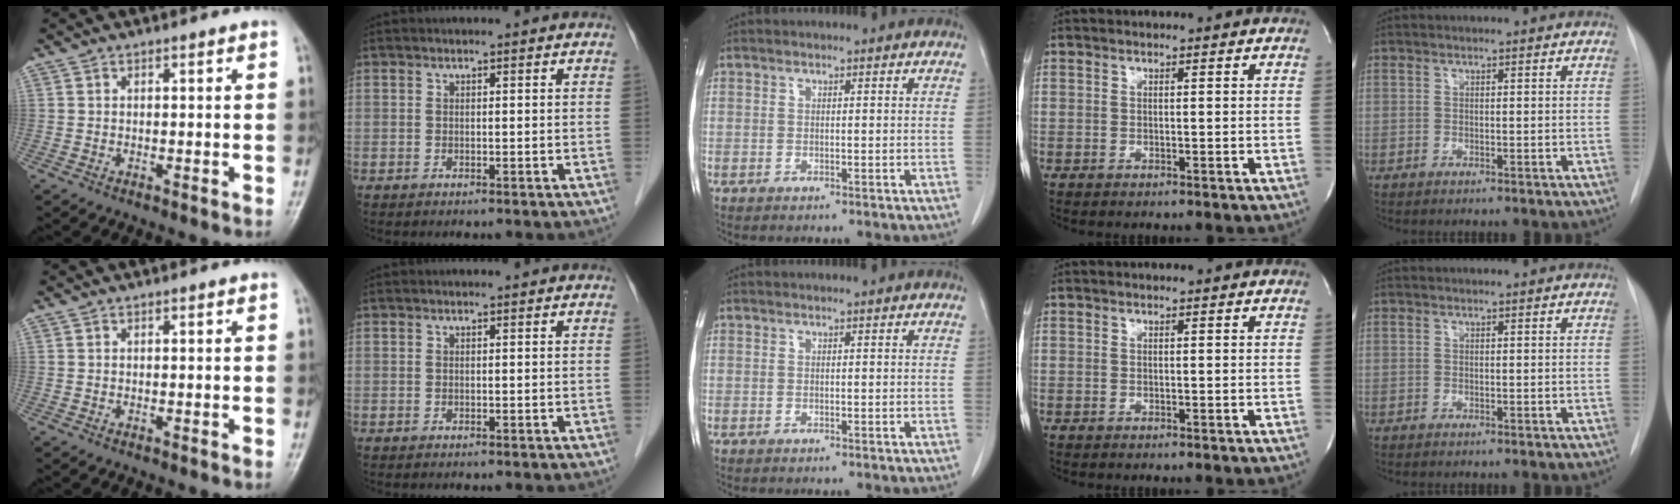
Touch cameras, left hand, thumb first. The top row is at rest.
{}